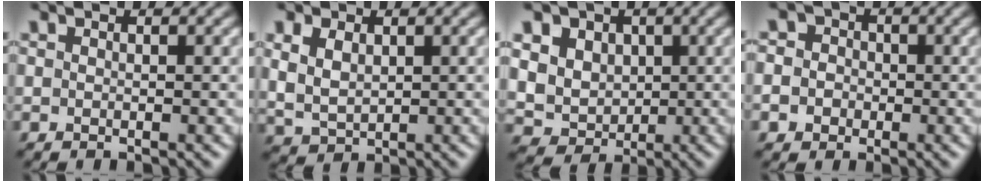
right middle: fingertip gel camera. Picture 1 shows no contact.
{"total": 2.8, "force": [1.2, 2.0, 1.6], "torque": [-0.043, -0.002, 0.029]}
{"total": 7.6, "force": [3.2, 6.3, 3.0], "torque": [-0.070, 0.015, 0.046]}
{"total": 4.7, "force": [0.8, 4.3, 1.7], "torque": [-0.016, 0.035, -0.018]}